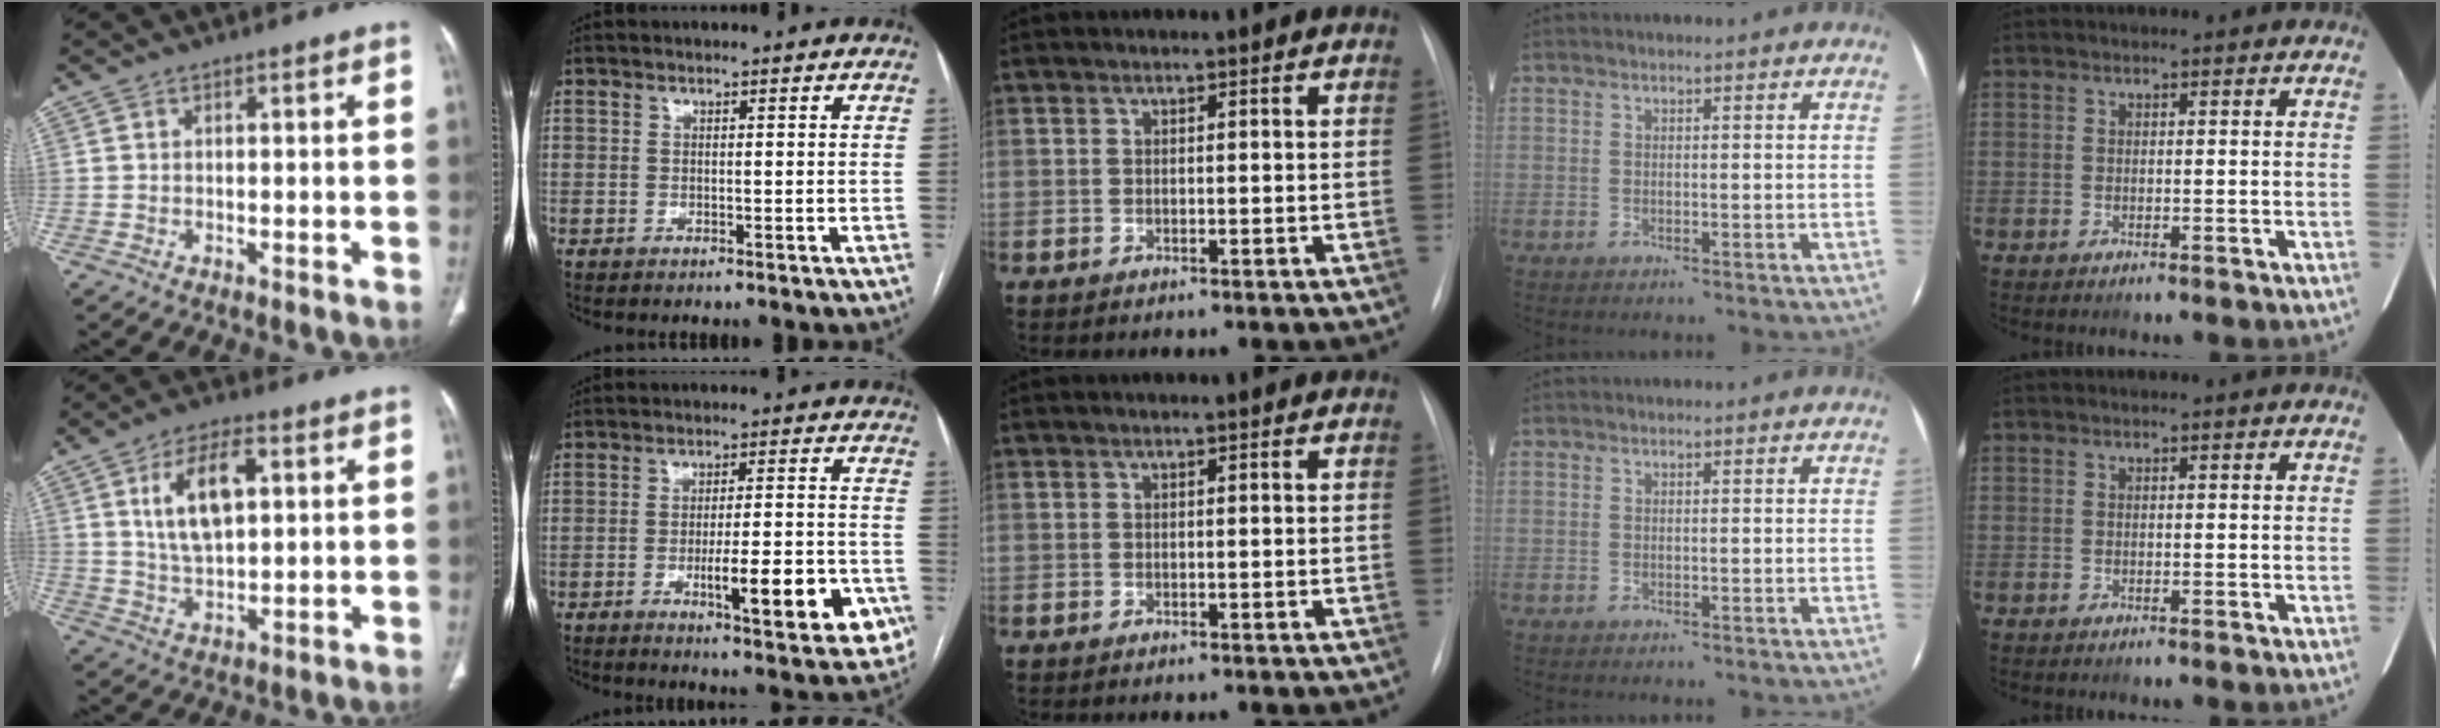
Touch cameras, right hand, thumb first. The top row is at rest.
{"thumb": {"total": 11.3, "force": [3.2, 5.5, 9.4], "torque": [-0.162, -0.002, 0.061]}, "index": {"total": 13.3, "force": [-5.0, 2.7, 12.0], "torque": [-0.147, 0.005, -0.061]}}